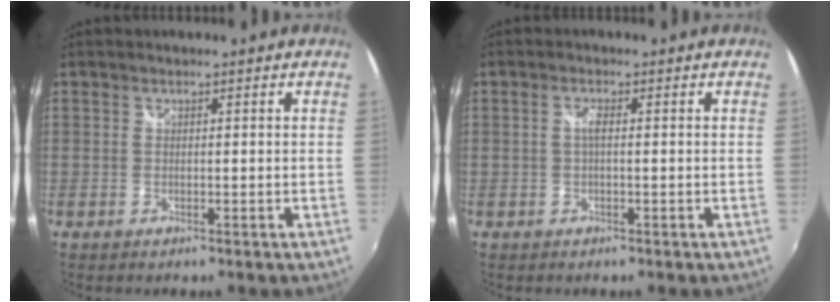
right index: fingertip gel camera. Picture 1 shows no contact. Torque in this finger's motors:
{"motor_torque": [0.18, 0.18, 0.02, 0.00]}